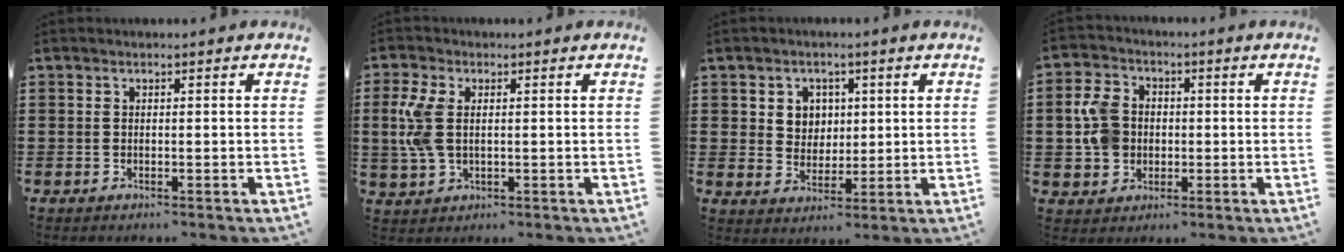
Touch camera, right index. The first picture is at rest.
{"total": 6.4, "force": [0.5, 3.6, 5.3], "torque": [-0.141, -0.002, 0.001]}
{"total": 4.3, "force": [1.4, 3.9, 1.1], "torque": [-0.032, 0.010, 0.021]}
{"total": 6.7, "force": [0.1, 5.6, 3.6], "torque": [-0.105, 0.011, -0.002]}